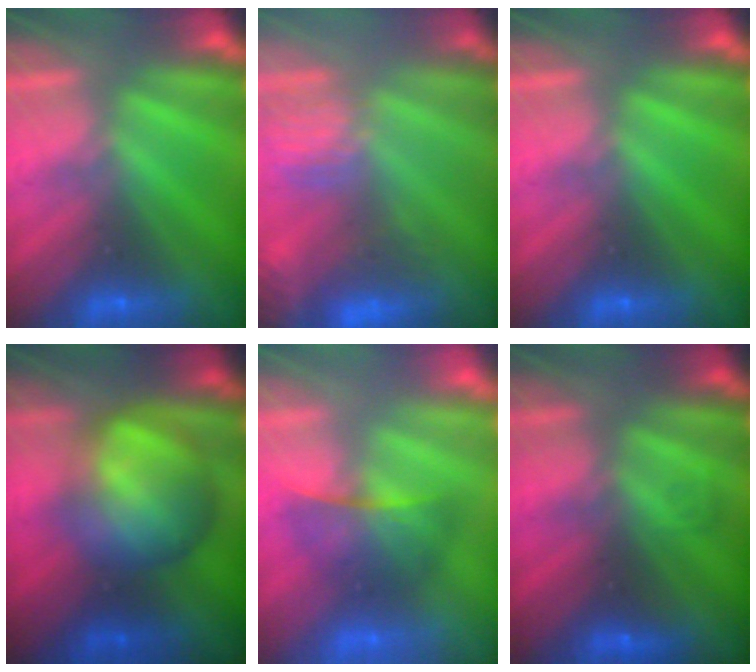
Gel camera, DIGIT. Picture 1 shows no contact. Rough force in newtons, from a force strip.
{"total": 5.4}
{"total": 0.0}
{"total": 6.1}
{"total": 2.2}
{"total": 1.7}